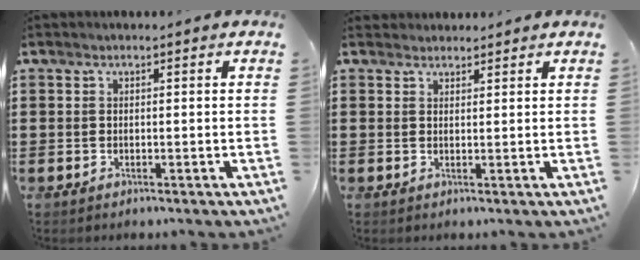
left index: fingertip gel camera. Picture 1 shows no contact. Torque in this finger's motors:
{"motor_torque": [-0.36, -0.23, -0.26, -0.07]}